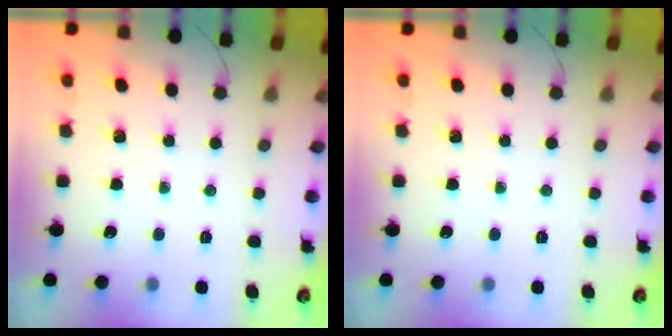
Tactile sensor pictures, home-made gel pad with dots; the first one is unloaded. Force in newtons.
{"total": 0.0}